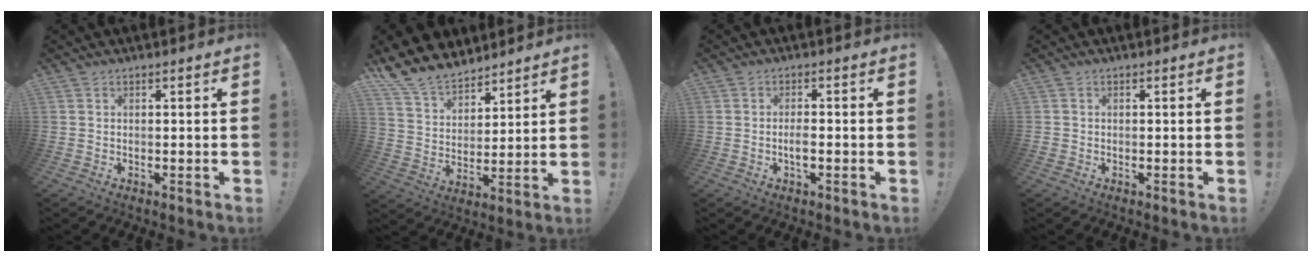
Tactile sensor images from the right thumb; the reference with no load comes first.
{"total": 13.3, "force": [11.5, 6.0, 2.7], "torque": [-0.069, -0.091, 0.220]}
{"total": 2.8, "force": [-1.0, 1.5, 2.2], "torque": [-0.021, -0.002, -0.019]}
{"total": 0.7, "force": [-0.3, 0.6, 0.1], "torque": [-0.005, 0.003, -0.005]}